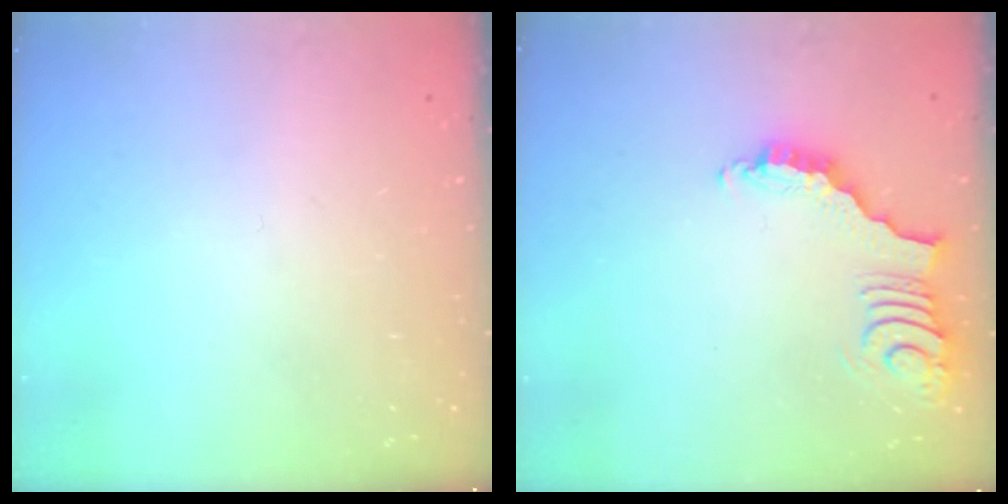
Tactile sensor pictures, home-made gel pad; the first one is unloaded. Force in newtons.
{"total": 4.0, "press": 3.9, "slide": 0.7}